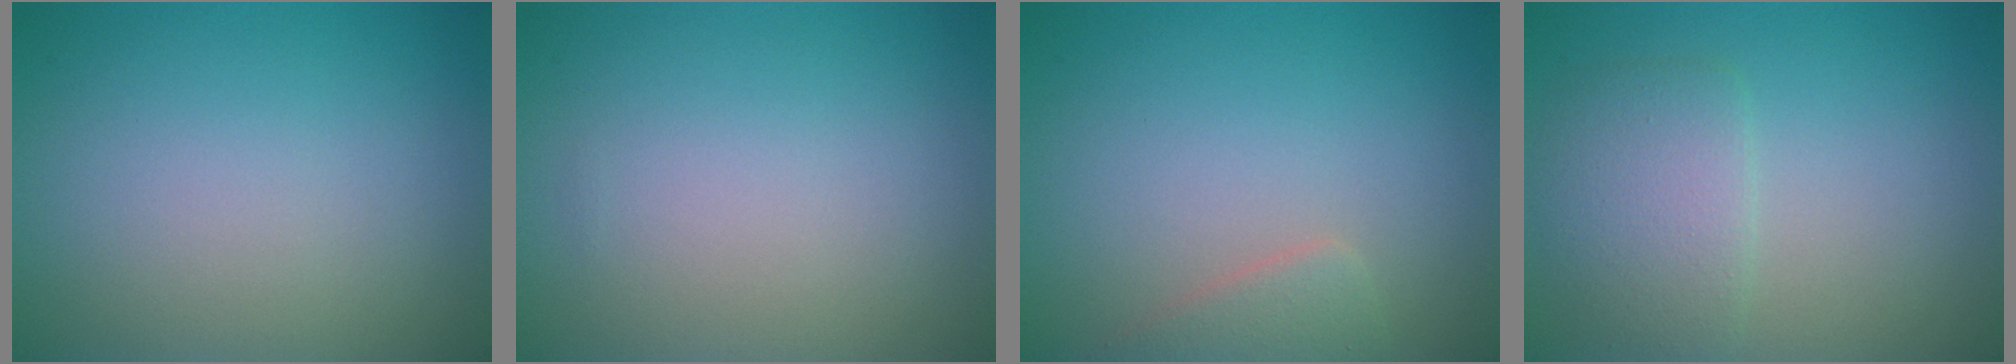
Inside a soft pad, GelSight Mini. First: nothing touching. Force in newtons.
{"total": 0.0}
{"total": 2.0, "press": 2.0, "slide": 0.1}
{"total": 3.2, "press": 3.2, "slide": 0.1}